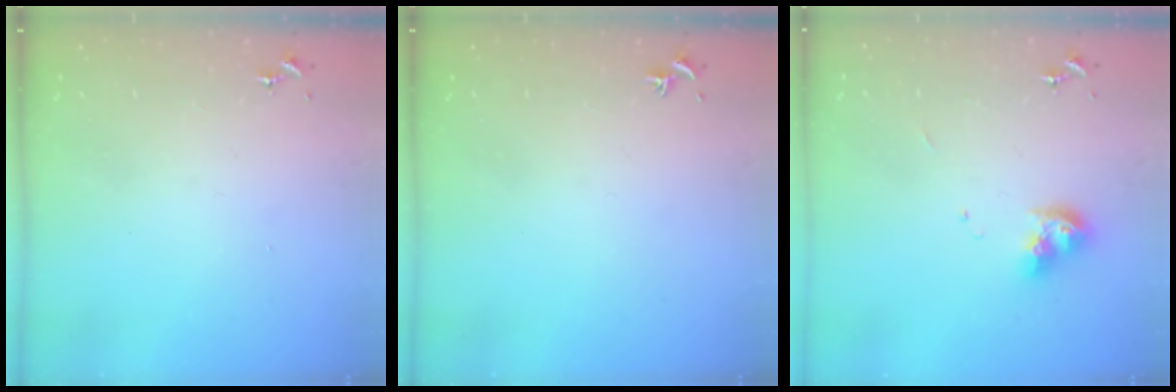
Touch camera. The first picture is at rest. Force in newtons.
{"total": 0.0}
{"total": 11.7, "press": 11.6, "slide": 1.4}